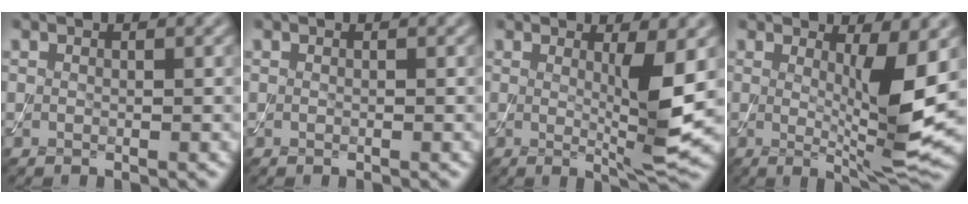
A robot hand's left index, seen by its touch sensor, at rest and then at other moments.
{"total": 0.0}
{"total": 4.8, "force": [0.5, 0.8, 4.7], "torque": [-0.073, -0.016, 0.011]}
{"total": 6.5, "force": [0.7, 1.2, 6.3], "torque": [-0.095, -0.020, 0.017]}